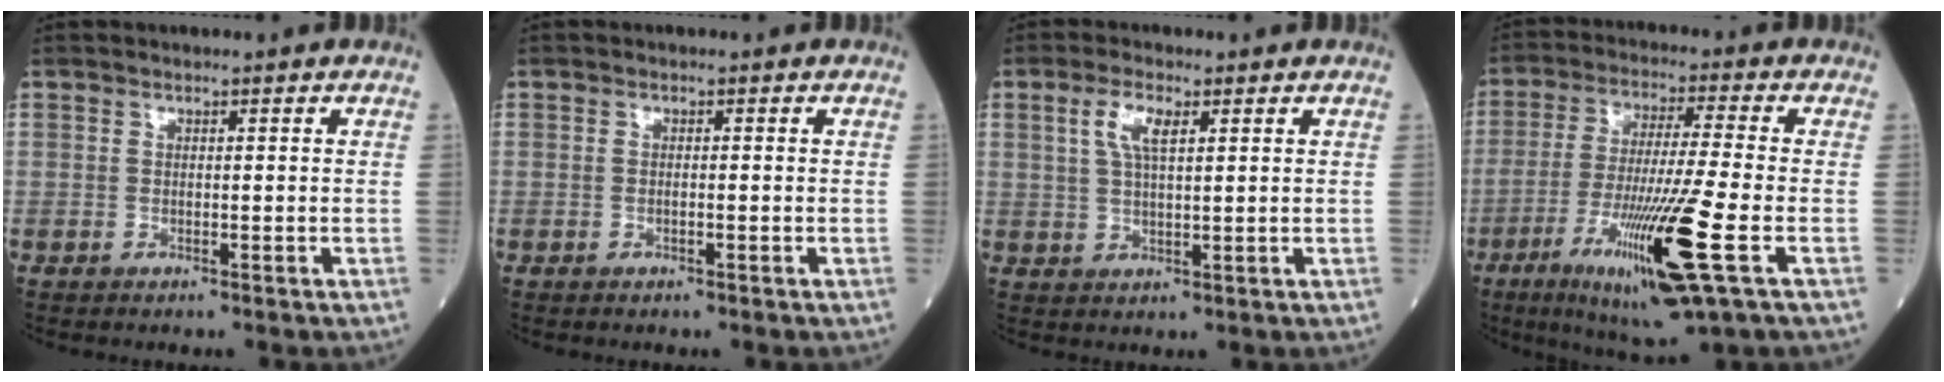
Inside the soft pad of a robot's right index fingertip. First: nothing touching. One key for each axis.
{"total": 0.7, "fx": -0.2, "fy": 0.1, "fz": 0.7, "tx": -0.015, "ty": 0.000, "tz": -0.003}
{"total": 4.4, "fx": 1.8, "fy": 1.2, "fz": 3.9, "tx": -0.085, "ty": 0.007, "tz": 0.038}
{"total": 15.9, "fx": -6.0, "fy": -0.3, "fz": 14.8, "tx": -0.290, "ty": -0.038, "tz": -0.106}